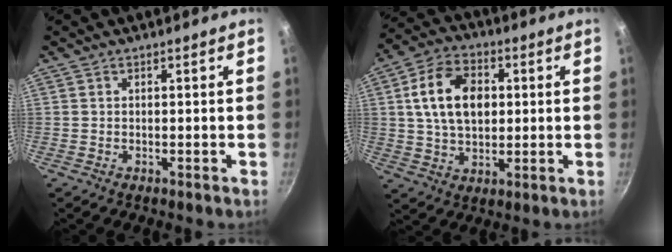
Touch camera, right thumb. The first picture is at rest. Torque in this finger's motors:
{"motor_torque": [-0.26, 1.73, 1.06, 0.26, 0.28]}